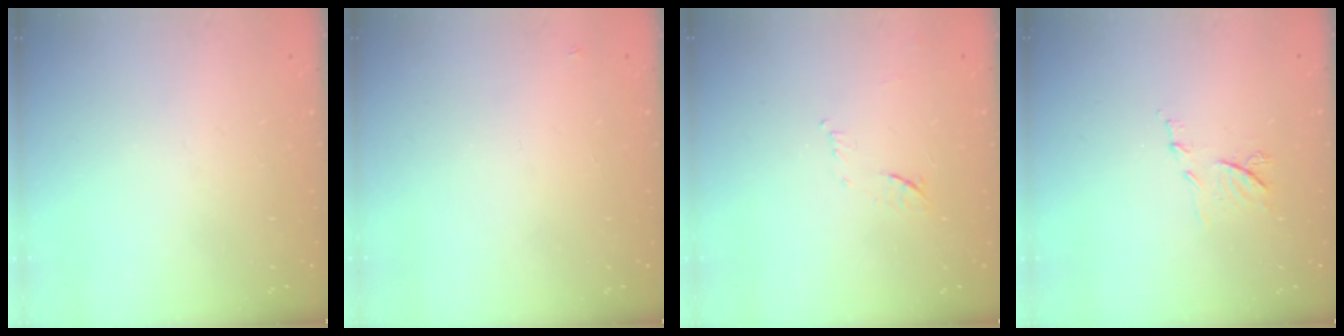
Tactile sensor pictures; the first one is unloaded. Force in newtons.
{"total": 2.6, "press": 2.6, "slide": 0.2}
{"total": 7.6, "press": 7.6, "slide": 0.9}
{"total": 6.9, "press": 6.9, "slide": 0.5}